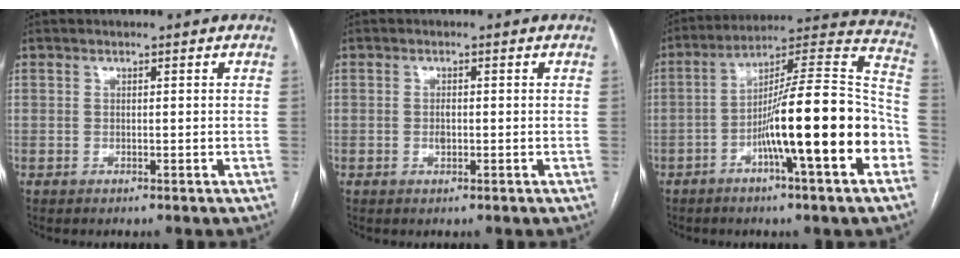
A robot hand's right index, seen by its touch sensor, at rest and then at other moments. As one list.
[{"total": 1.2, "force": [-0.2, 0.7, 1.0], "torque": [-0.021, 0.001, -0.001]}, {"total": 20.0, "force": [-6.4, 1.0, 18.9], "torque": [-0.263, 0.018, -0.101]}]